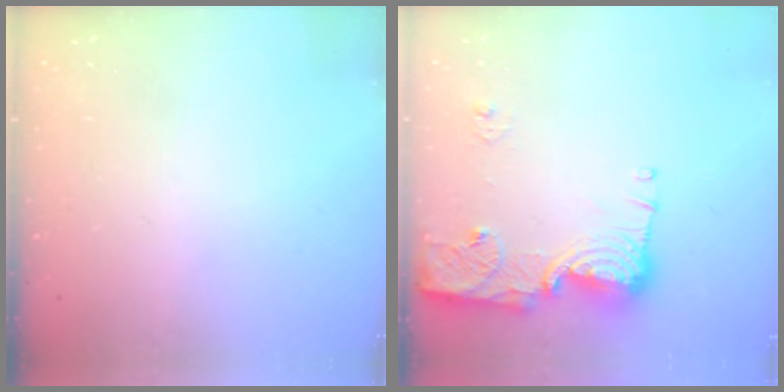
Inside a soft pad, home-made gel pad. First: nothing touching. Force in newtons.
{"total": 14.7, "press": 14.6, "slide": 1.6}